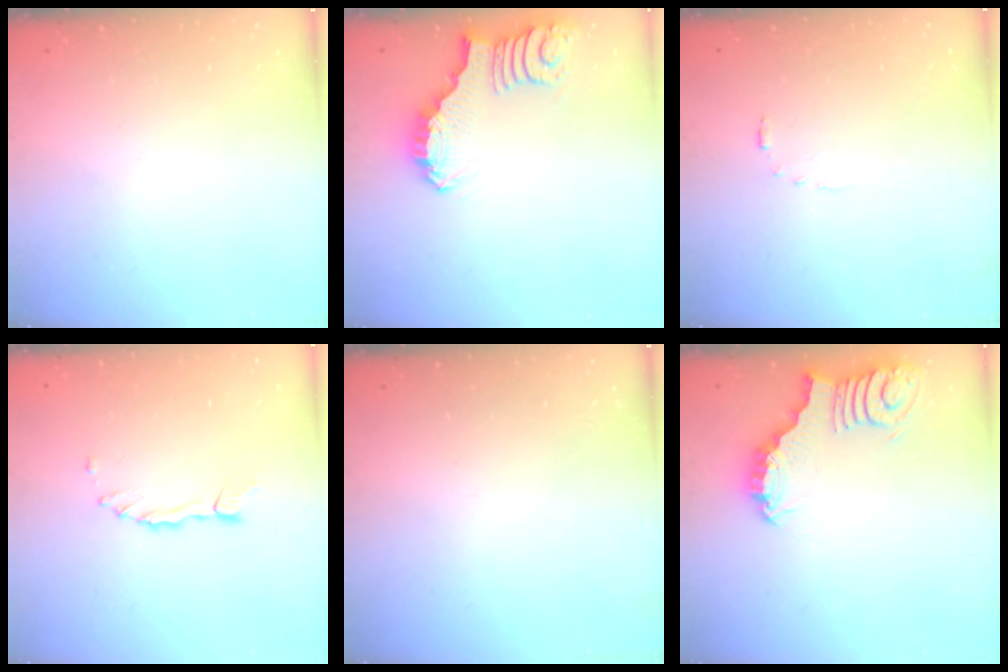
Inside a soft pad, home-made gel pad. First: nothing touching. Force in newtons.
{"total": 2.1, "press": 2.1, "slide": 0.4}
{"total": 2.5, "press": 2.5, "slide": 0.5}
{"total": 1.4, "press": 1.4, "slide": 0.3}
{"total": 0.0}
{"total": 3.0, "press": 3.0, "slide": 0.3}